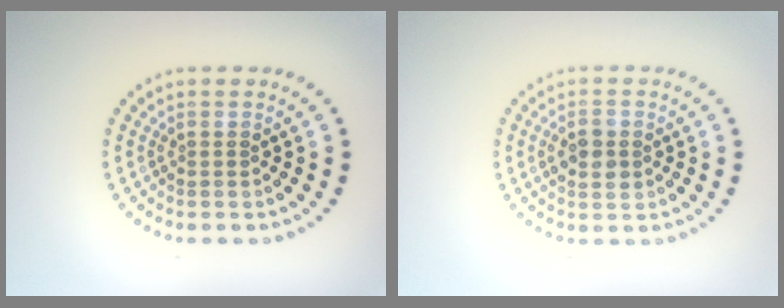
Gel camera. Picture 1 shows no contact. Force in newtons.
{"total": 2.7, "press": 2.7, "slide": 0.1}